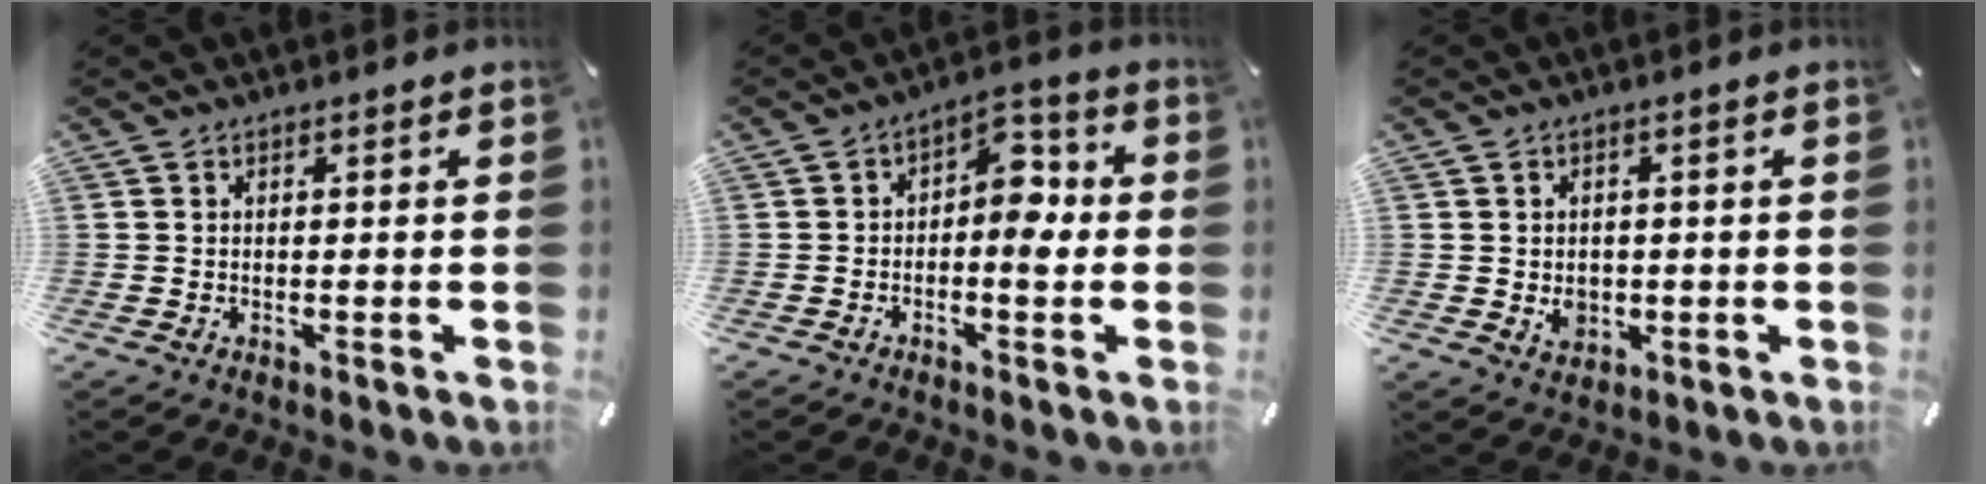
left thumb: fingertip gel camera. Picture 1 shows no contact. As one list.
[{"total": 7.5, "force": [-1.2, 4.2, 6.1], "torque": [-0.077, 0.007, -0.027]}, {"total": 3.7, "force": [-0.4, 3.2, 1.8], "torque": [-0.014, -0.002, -0.007]}]